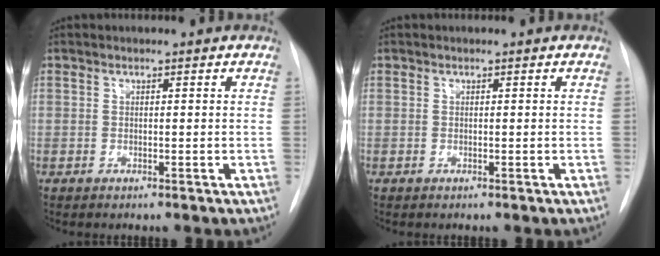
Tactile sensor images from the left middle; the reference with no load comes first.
{"total": 0.0}